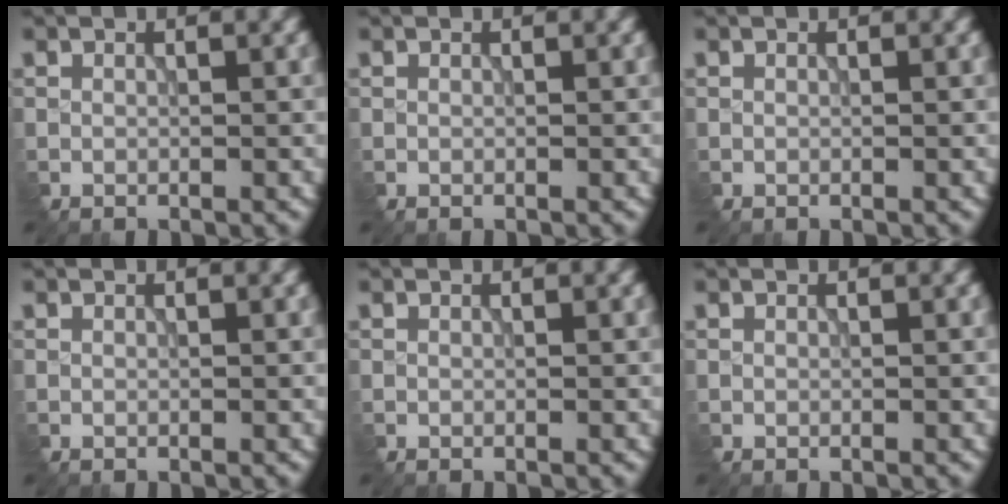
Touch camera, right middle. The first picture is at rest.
{"total": 0.0}
{"total": 0.0}
{"total": 0.0}
{"total": 0.0}
{"total": 0.0}